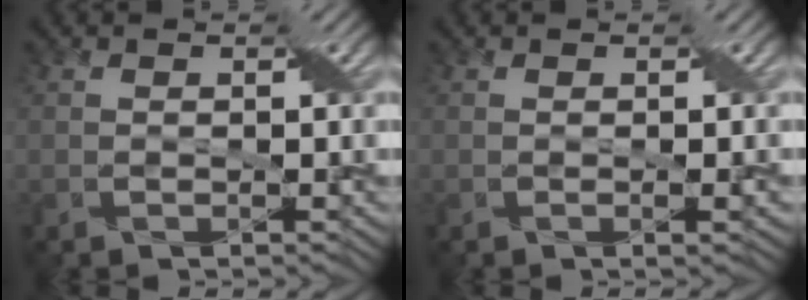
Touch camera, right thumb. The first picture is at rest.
{"total": 1.3, "force": [-0.1, 0.1, 1.3], "torque": [-0.022, 0.003, -0.002]}